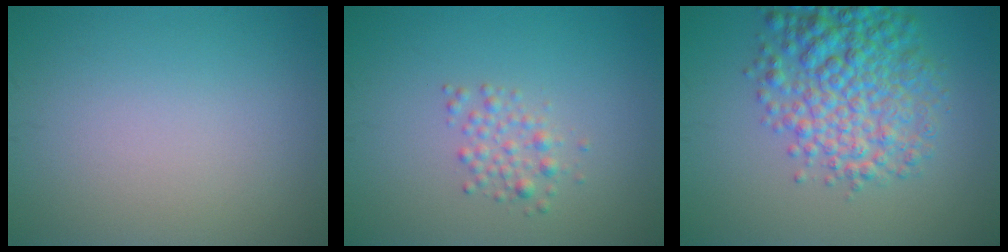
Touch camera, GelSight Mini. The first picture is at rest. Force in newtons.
{"total": 1.7, "press": 1.7, "slide": 0.0}
{"total": 7.1, "press": 7.1, "slide": 0.2}